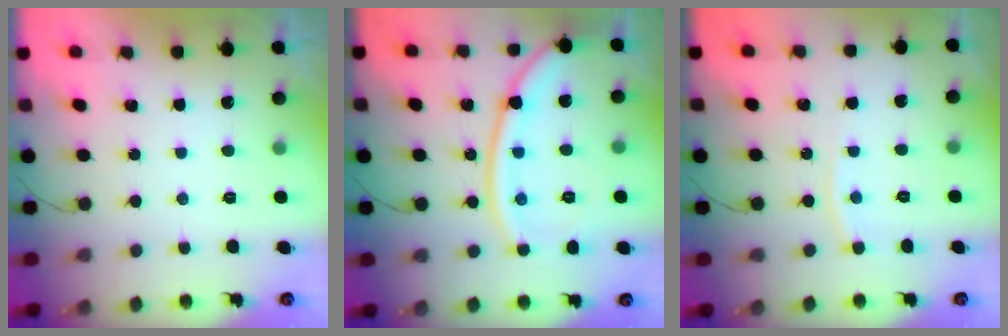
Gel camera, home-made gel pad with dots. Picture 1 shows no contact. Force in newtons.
{"total": 14.1, "press": 14.0, "slide": 0.8}
{"total": 3.0, "press": 3.0, "slide": 0.4}